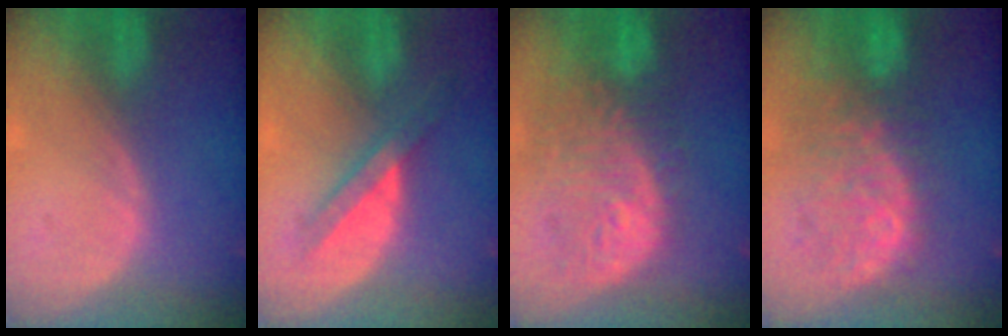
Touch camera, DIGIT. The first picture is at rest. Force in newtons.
{"total": 5.8, "press": 5.3, "slide": 2.3}
{"total": 12.1, "press": 10.8, "slide": 5.6}
{"total": 10.8, "press": 9.4, "slide": 5.3}